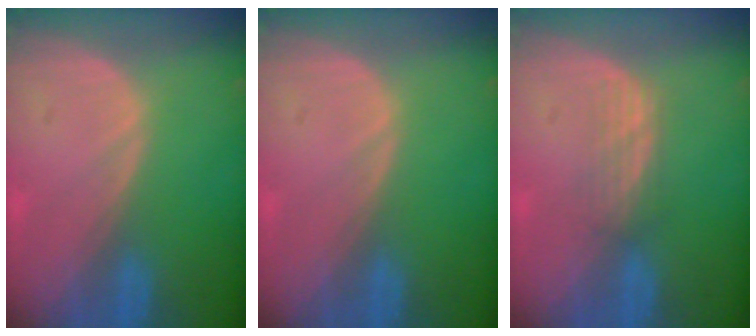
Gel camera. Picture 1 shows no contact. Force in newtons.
{"total": 0.0}
{"total": 2.8, "press": 2.6, "slide": 1.0}